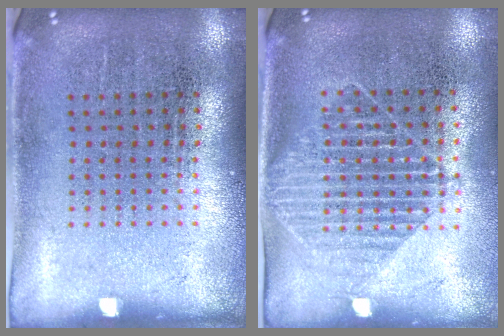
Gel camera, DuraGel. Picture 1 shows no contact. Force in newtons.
{"total": 1.5, "press": 1.3, "slide": 0.8}